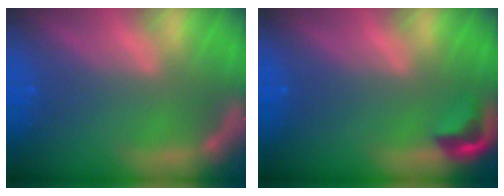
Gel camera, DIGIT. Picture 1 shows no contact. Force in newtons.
{"total": 2.4}